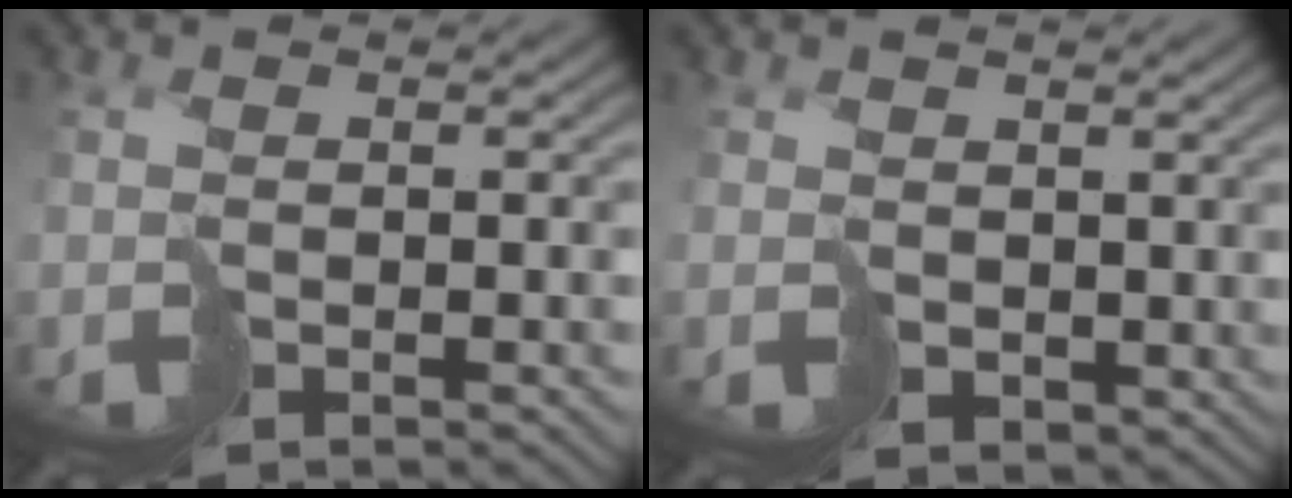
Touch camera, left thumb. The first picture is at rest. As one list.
[{"total": 1.7, "force": [1.2, 1.2, 0.2], "torque": [-0.009, -0.007, 0.028]}]